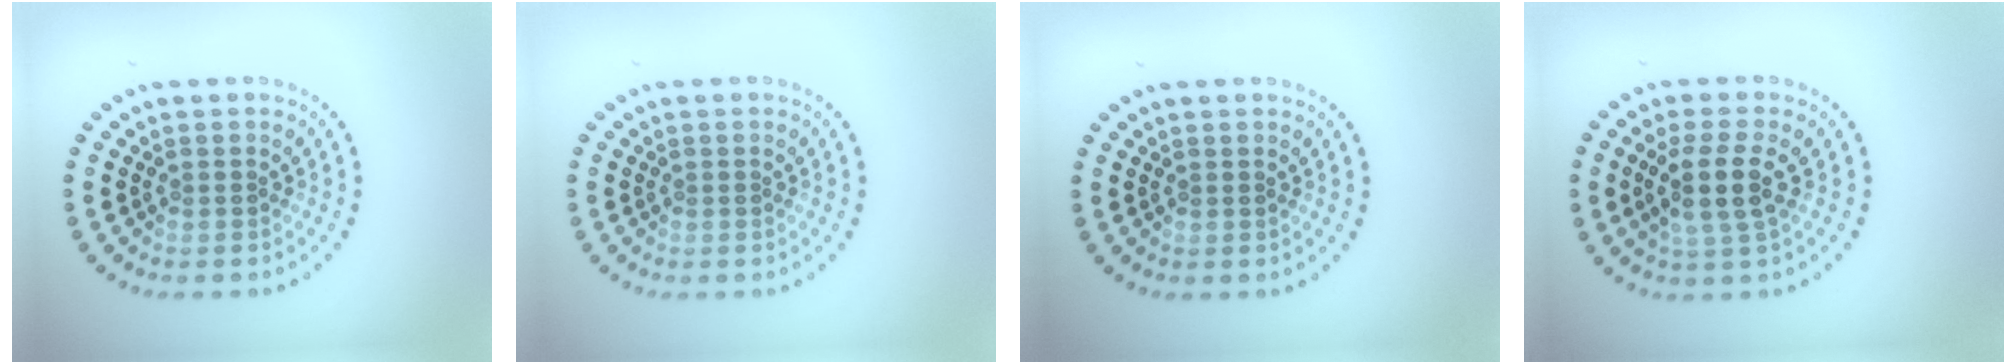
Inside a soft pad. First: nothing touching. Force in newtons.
{"total": 0.0}
{"total": 0.0}
{"total": 3.4, "press": 2.9, "slide": 1.6}